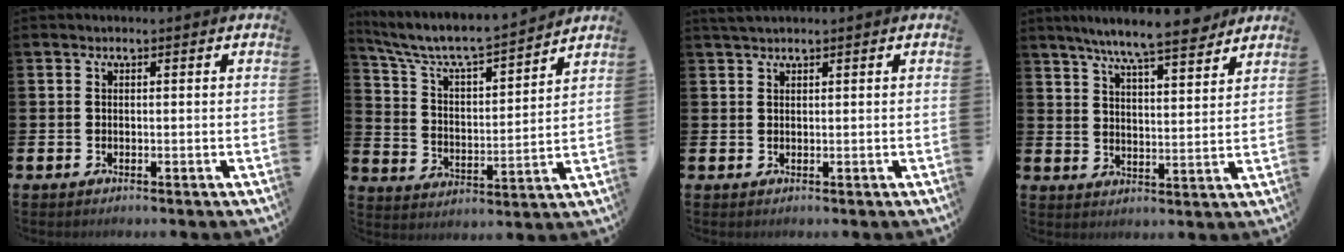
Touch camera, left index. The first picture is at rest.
{"total": 7.1, "force": [6.6, 0.9, 2.3], "torque": [-0.073, -0.054, 0.109]}
{"total": 1.6, "force": [1.4, 0.3, 0.7], "torque": [-0.012, 0.002, 0.026]}
{"total": 8.4, "force": [7.7, 0.5, 3.4], "torque": [-0.077, -0.045, 0.135]}